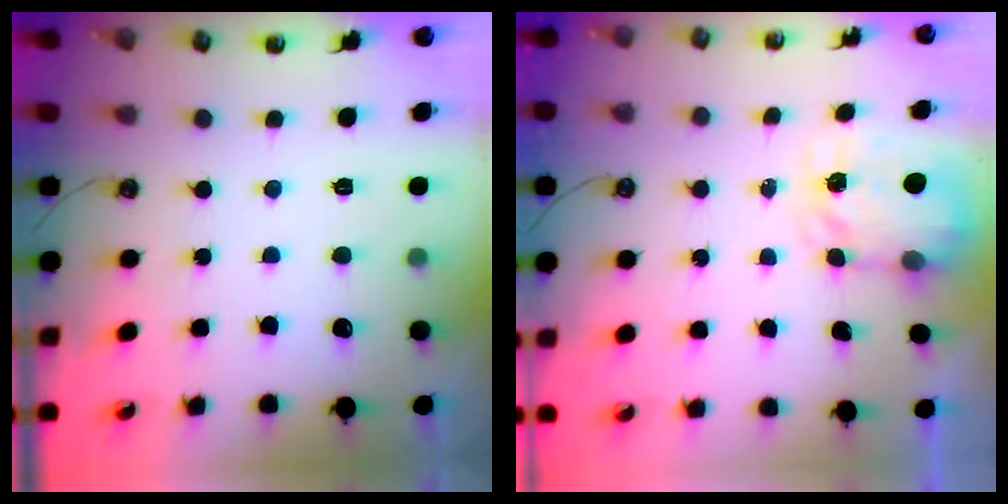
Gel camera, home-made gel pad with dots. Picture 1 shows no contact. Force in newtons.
{"total": 3.7, "press": 3.7, "slide": 0.5}